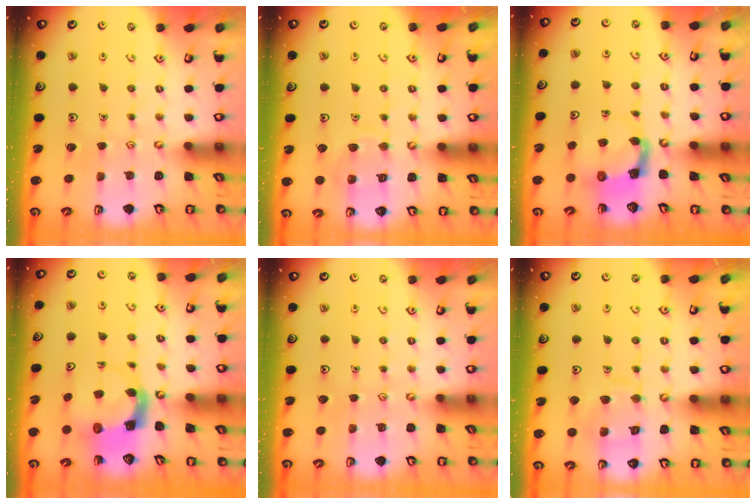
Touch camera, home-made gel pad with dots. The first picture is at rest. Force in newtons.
{"total": 8.3, "press": 8.2, "slide": 0.8}
{"total": 3.7, "press": 3.7, "slide": 0.6}
{"total": 5.2, "press": 5.1, "slide": 1.1}
{"total": 0.0}
{"total": 10.1, "press": 10.0, "slide": 0.9}